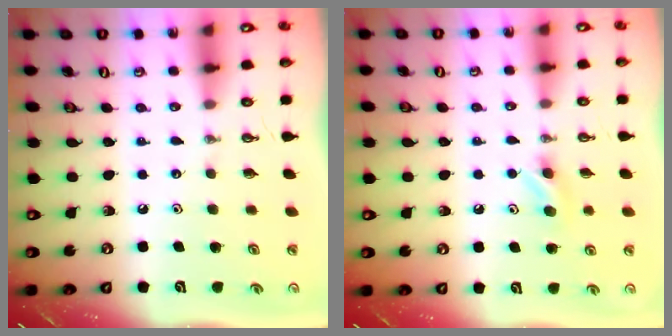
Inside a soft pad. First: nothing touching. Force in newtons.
{"total": 5.0, "press": 4.1, "slide": 2.8}